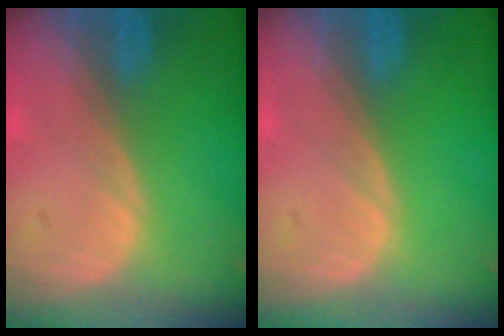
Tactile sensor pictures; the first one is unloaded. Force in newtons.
{"total": 0.0}